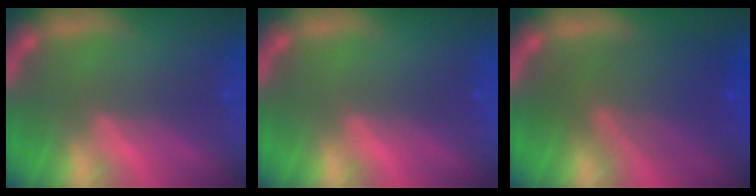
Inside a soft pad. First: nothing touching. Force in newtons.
{"total": 0.0}
{"total": 8.0}